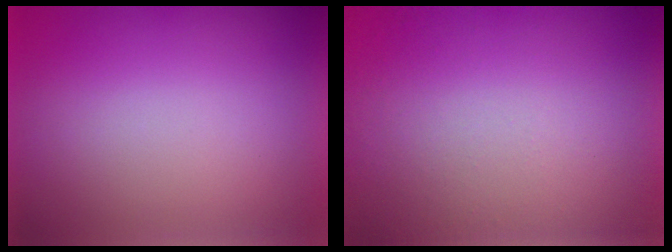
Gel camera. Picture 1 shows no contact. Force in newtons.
{"total": 4.7}